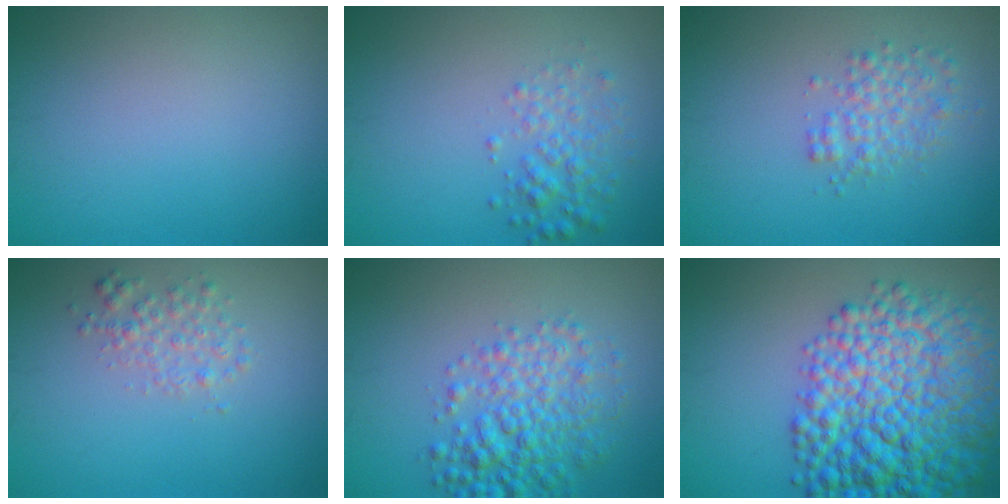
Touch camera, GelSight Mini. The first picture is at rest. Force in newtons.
{"total": 2.4, "press": 2.4, "slide": 0.1}
{"total": 2.6, "press": 2.6, "slide": 0.1}
{"total": 2.0, "press": 2.0, "slide": 0.1}
{"total": 4.9, "press": 4.9, "slide": 0.1}
{"total": 12.8, "press": 12.8, "slide": 0.4}